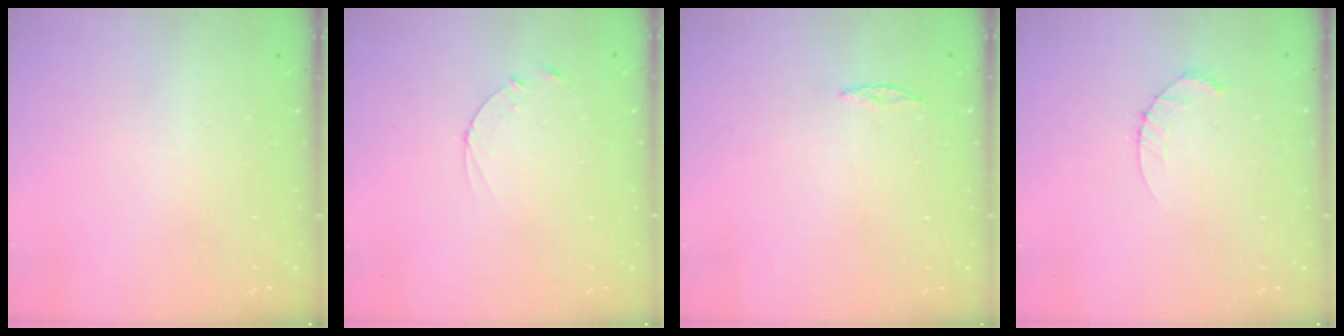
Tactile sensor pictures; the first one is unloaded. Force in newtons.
{"total": 2.4, "press": 2.3, "slide": 0.2}
{"total": 2.0, "press": 2.0, "slide": 0.2}
{"total": 2.6, "press": 2.6, "slide": 0.4}